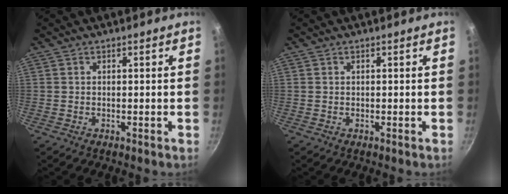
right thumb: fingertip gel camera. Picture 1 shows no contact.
{"total": 0.0}